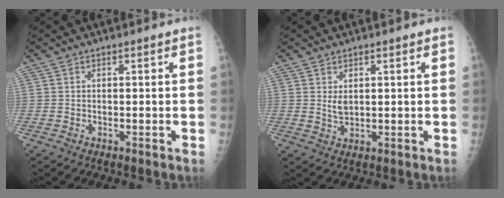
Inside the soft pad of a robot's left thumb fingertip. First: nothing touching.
{"total": 2.3, "force": [0.7, 1.4, 1.7], "torque": [-0.020, -0.009, 0.019]}